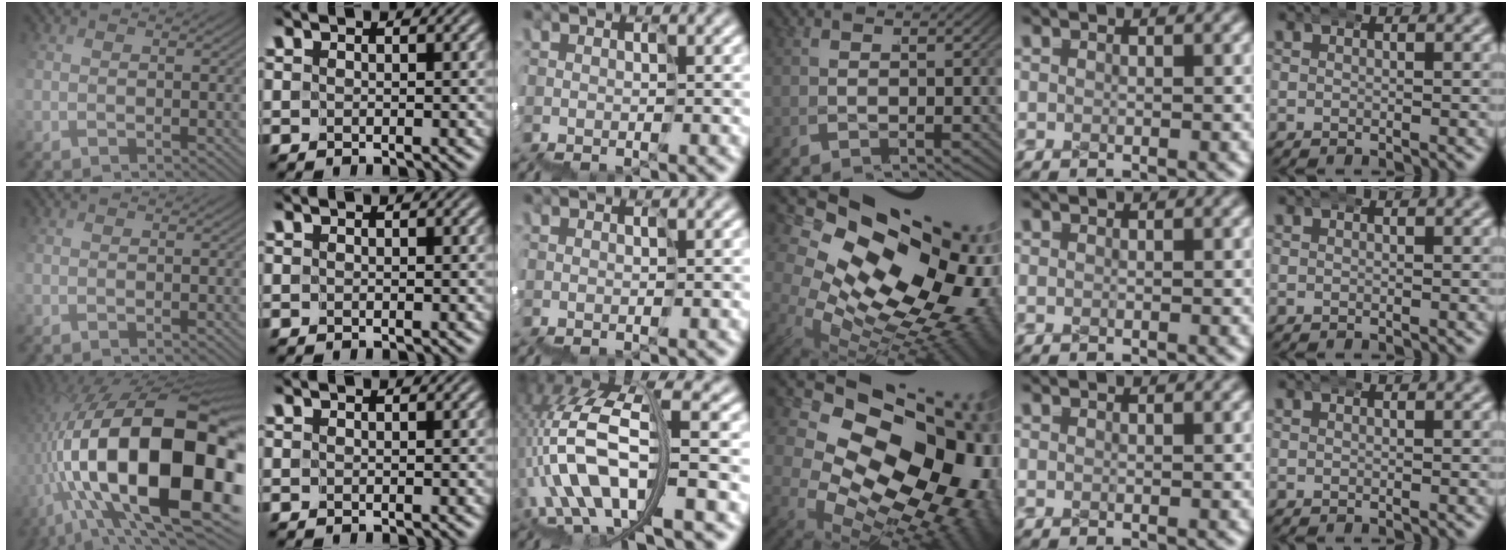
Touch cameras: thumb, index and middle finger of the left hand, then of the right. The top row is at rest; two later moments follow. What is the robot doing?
{"motion": "wrap", "object": "duck tape"}